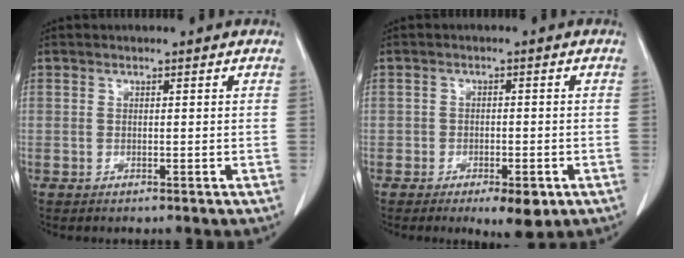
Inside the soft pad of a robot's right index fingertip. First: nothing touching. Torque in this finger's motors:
{"motor_torque": [0.19, -0.14, 0.30, 0.03]}